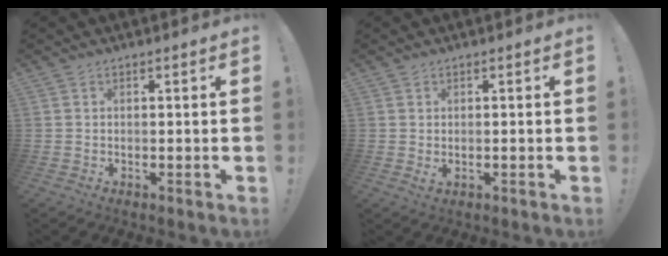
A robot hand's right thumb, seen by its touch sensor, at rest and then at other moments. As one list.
[{"total": 1.3, "force": [0.5, 0.4, 1.1], "torque": [-0.019, 0.000, 0.009]}]